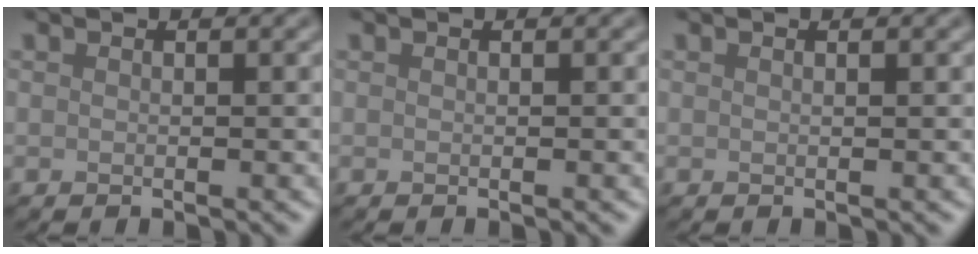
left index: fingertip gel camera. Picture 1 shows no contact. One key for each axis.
{"total": 0.7, "fx": 0.0, "fy": 0.3, "fz": 0.7, "tx": -0.002, "ty": 0.001, "tz": -0.003}
{"total": 0.5, "fx": 0.3, "fy": 0.1, "fz": 0.4, "tx": -0.004, "ty": 0.002, "tz": 0.002}